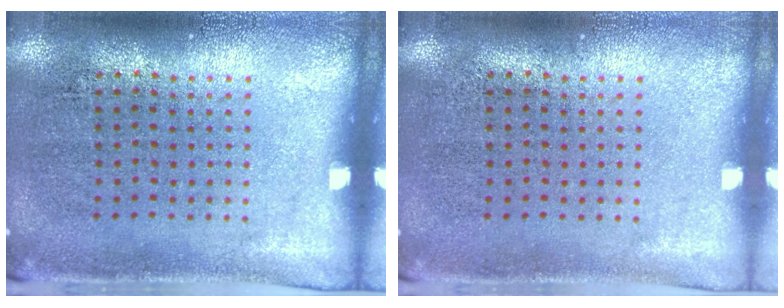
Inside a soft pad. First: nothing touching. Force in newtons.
{"total": 0.0}